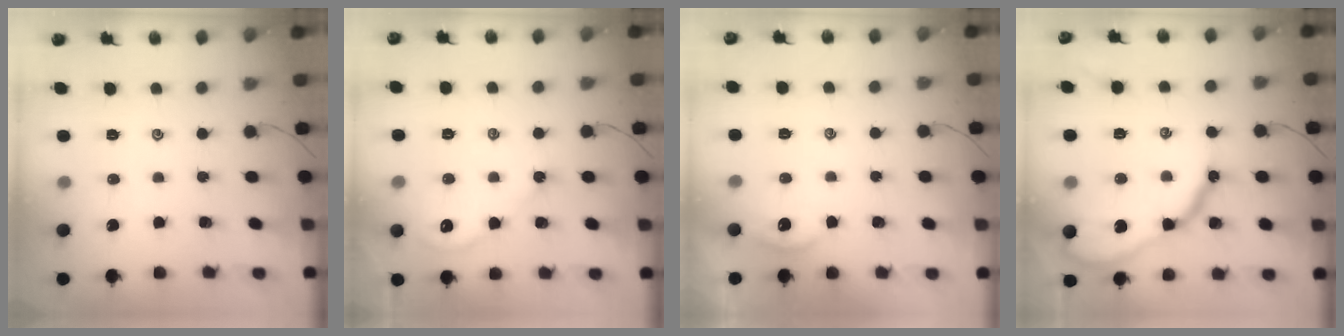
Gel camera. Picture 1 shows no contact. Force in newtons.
{"total": 4.4, "press": 4.3, "slide": 0.7}
{"total": 2.2, "press": 2.2, "slide": 0.3}
{"total": 12.4, "press": 12.4, "slide": 0.6}